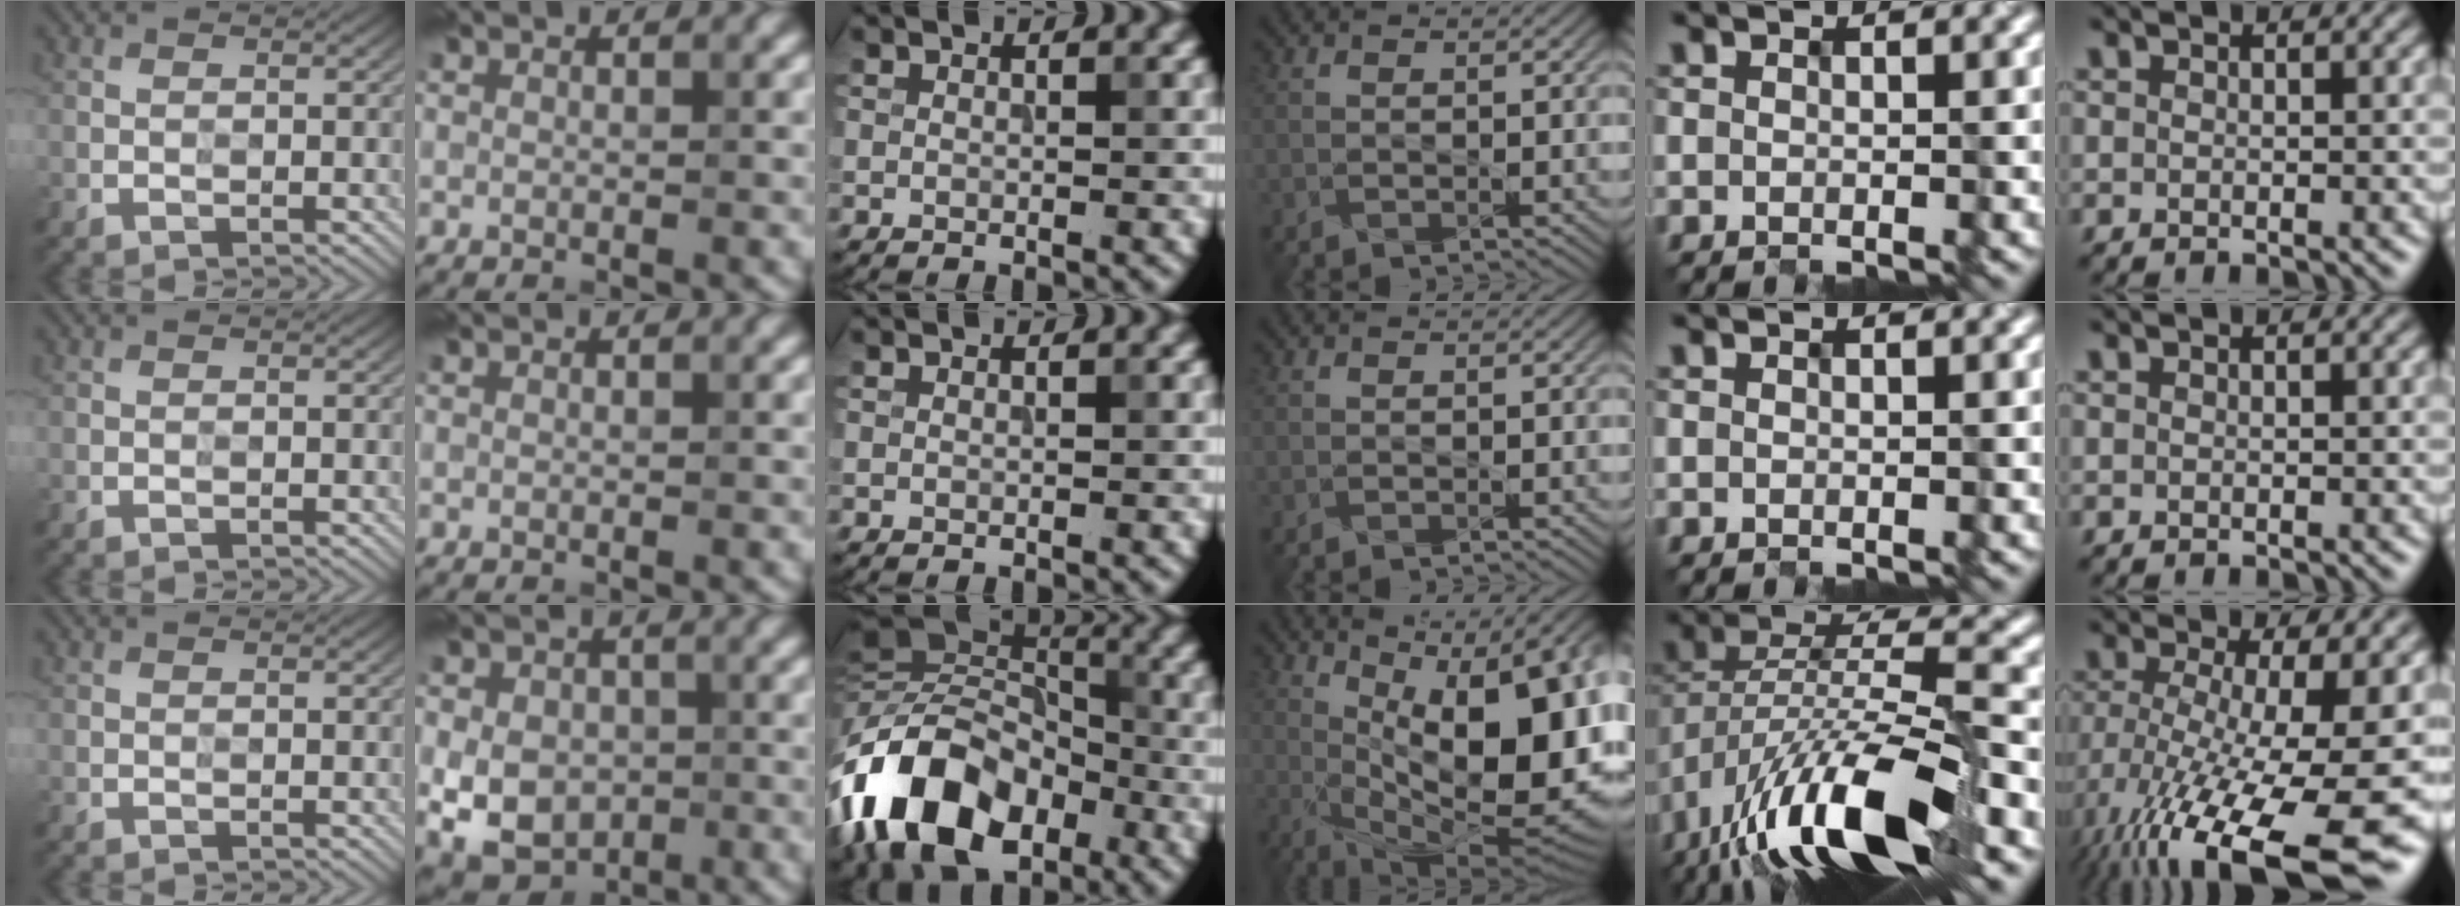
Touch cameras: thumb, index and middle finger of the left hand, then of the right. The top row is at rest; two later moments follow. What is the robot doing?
{"motion": "extract", "object": "power strip"}